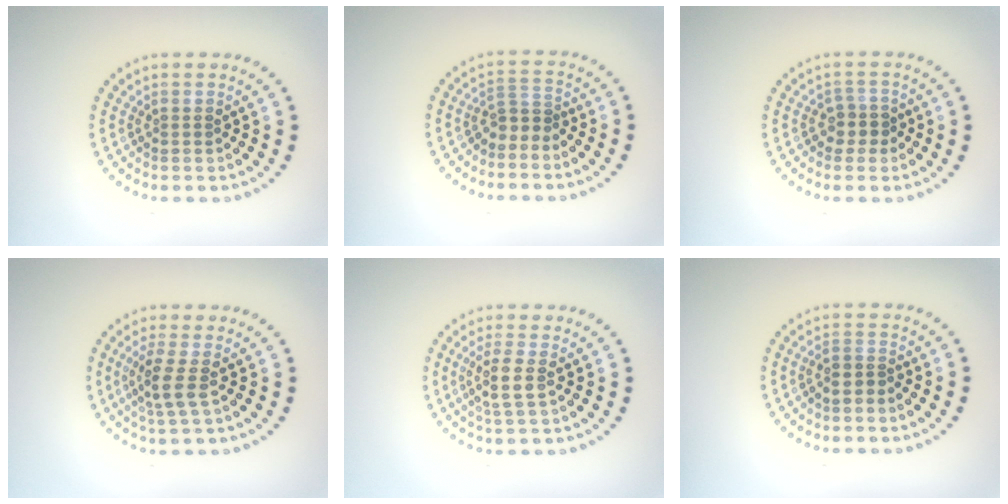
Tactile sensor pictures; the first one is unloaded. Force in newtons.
{"total": 2.0, "press": 1.3, "slide": 1.6}
{"total": 1.8, "press": 1.5, "slide": 1.1}
{"total": 2.6, "press": 2.0, "slide": 1.6}
{"total": 2.3, "press": 2.0, "slide": 1.1}
{"total": 1.2, "press": 0.9, "slide": 0.8}